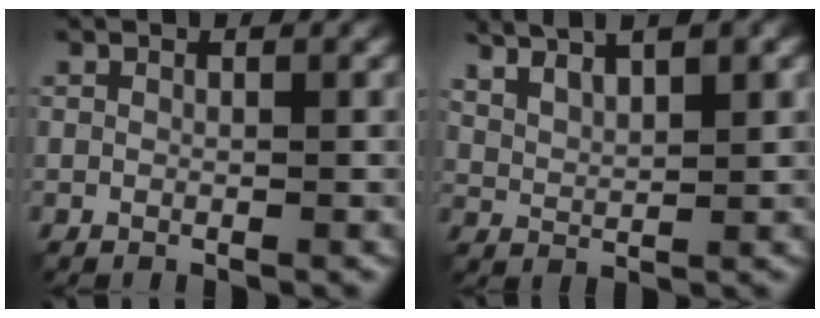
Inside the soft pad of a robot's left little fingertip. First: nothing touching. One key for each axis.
{"total": 6.1, "fx": 4.1, "fy": 2.1, "fz": 4.0, "tx": -0.061, "ty": 0.023, "tz": 0.057}